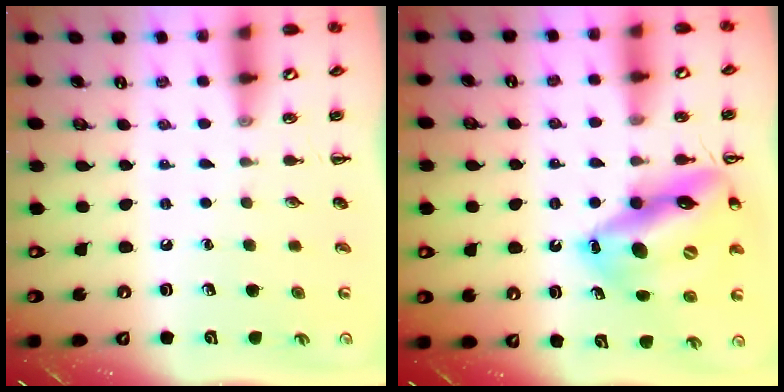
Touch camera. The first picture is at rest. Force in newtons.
{"total": 19.6, "press": 19.1, "slide": 4.4}